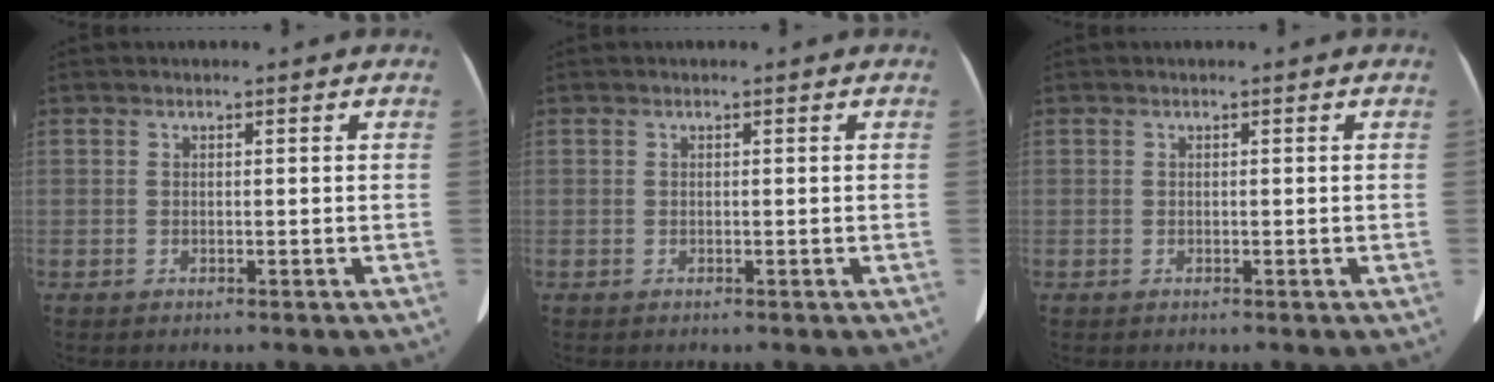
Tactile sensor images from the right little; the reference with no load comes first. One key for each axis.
{"total": 0.0}
{"total": 0.0}